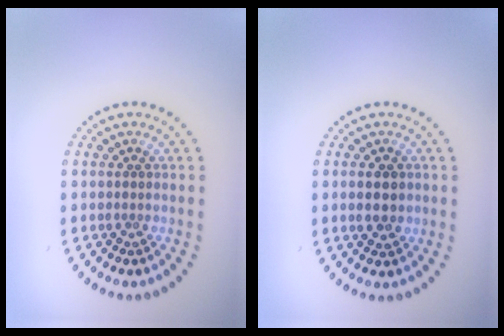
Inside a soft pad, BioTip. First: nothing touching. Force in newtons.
{"total": 2.4, "press": 2.4, "slide": 0.0}